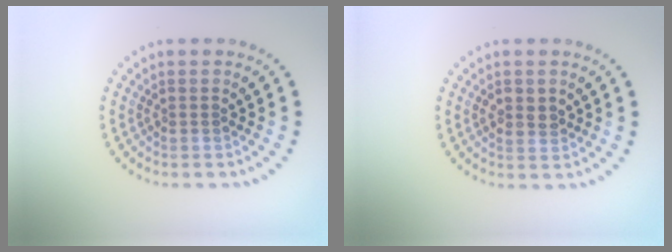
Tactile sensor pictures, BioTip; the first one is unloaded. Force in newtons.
{"total": 1.6, "press": 1.6, "slide": 0.2}